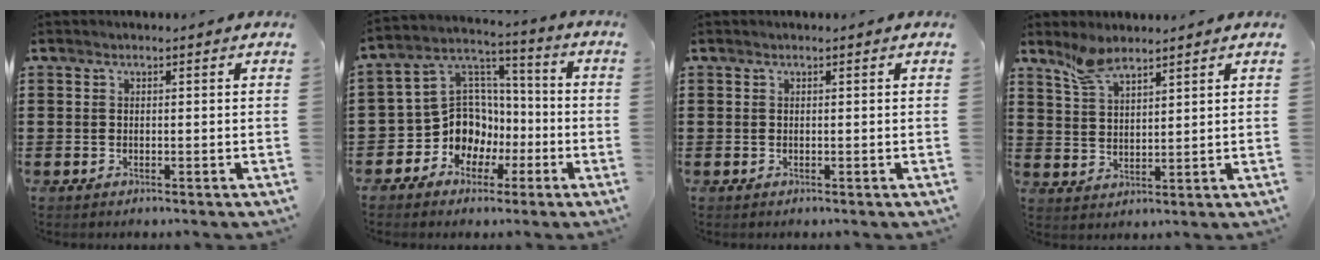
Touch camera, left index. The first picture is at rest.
{"total": 10.4, "force": [-3.0, 9.5, 3.1], "torque": [-0.109, -0.003, -0.051]}
{"total": 0.0}
{"total": 4.8, "force": [4.0, 1.3, 2.2], "torque": [-0.055, -0.003, 0.075]}